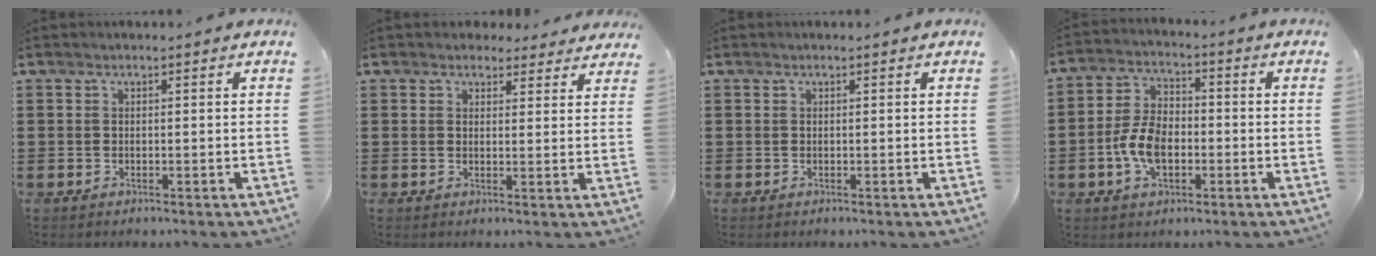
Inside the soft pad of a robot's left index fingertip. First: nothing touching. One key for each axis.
{"total": 3.0, "fx": 2.7, "fy": 1.2, "fz": 0.4, "tx": -0.010, "ty": -0.006, "tz": 0.050}
{"total": 0.0}
{"total": 7.2, "fx": -2.0, "fy": 4.3, "fz": 5.4, "tx": -0.130, "ty": 0.003, "tz": -0.044}